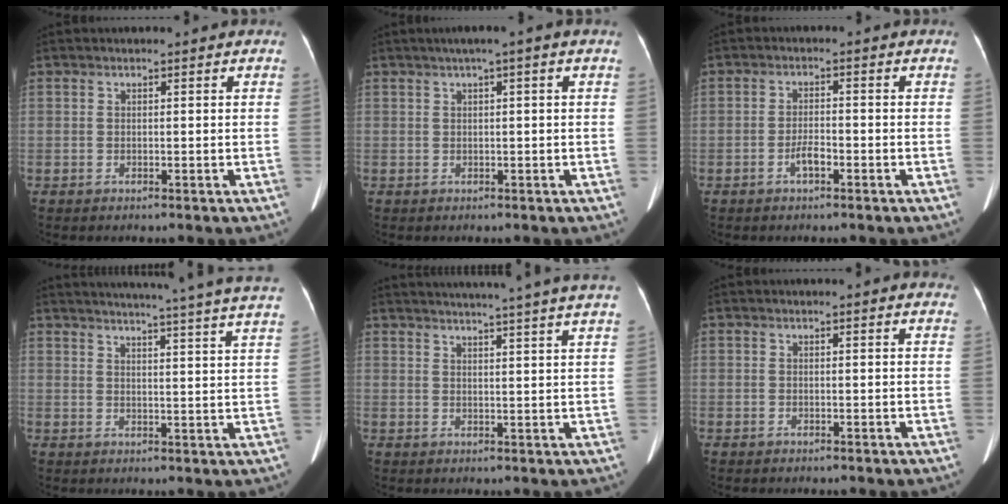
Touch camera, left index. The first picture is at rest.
{"total": 2.0, "force": [0.9, -0.1, 1.8], "torque": [-0.034, 0.018, 0.016]}
{"total": 2.5, "force": [-1.4, 0.8, 1.9], "torque": [-0.035, 0.002, -0.026]}
{"total": 24.5, "force": [22.6, -1.4, 9.4], "torque": [-0.138, -0.061, 0.263]}
{"total": 19.6, "force": [17.8, -1.5, 8.1], "torque": [-0.127, -0.026, 0.217]}
{"total": 1.9, "force": [1.6, 1.1, 0.2], "torque": [0.001, -0.006, -0.005]}